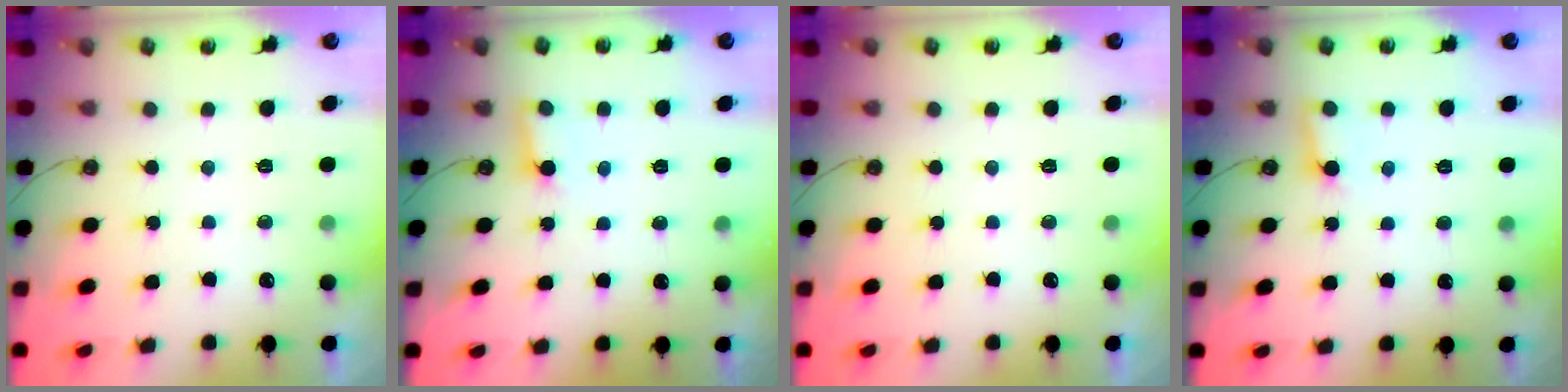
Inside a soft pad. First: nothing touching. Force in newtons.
{"total": 2.8, "press": 2.8, "slide": 0.1}
{"total": 0.0}
{"total": 2.9, "press": 2.9, "slide": 0.2}